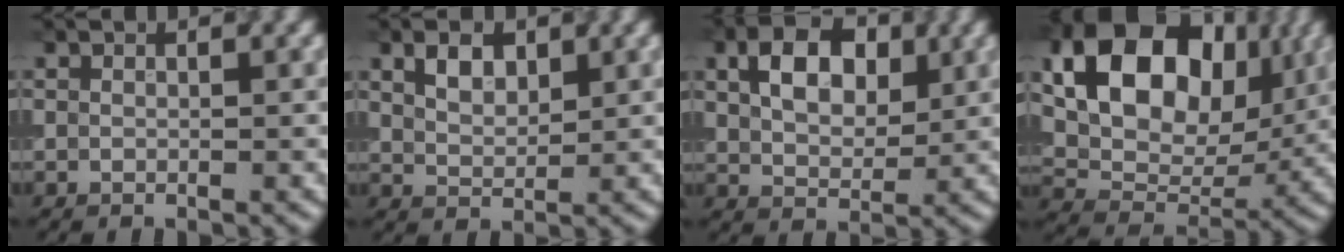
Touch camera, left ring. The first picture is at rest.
{"total": 2.6, "force": [1.4, 1.5, 1.6], "torque": [-0.032, 0.002, 0.028]}
{"total": 5.5, "force": [1.8, 3.6, 3.8], "torque": [-0.066, 0.006, 0.028]}
{"total": 13.0, "force": [4.2, 8.9, 8.6], "torque": [-0.142, 0.001, 0.070]}